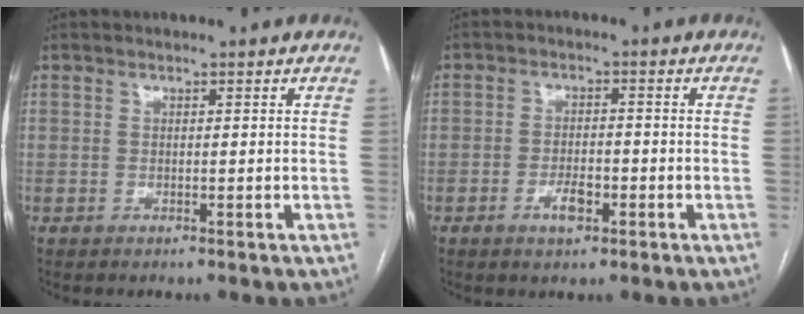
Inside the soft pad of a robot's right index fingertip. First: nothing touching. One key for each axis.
{"total": 3.7, "fx": -1.7, "fy": 1.5, "fz": 3.0, "tx": -0.054, "ty": 0.002, "tz": -0.028}